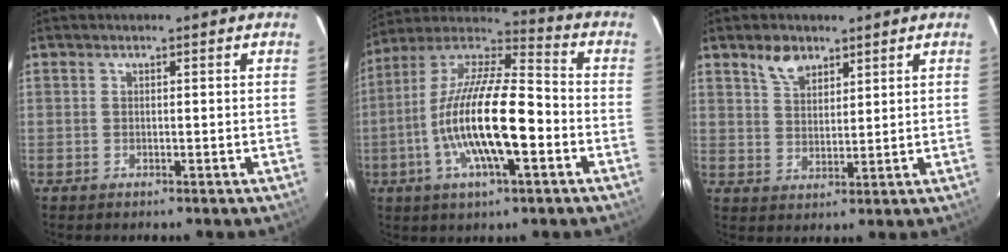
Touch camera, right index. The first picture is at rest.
{"total": 18.6, "force": [-4.8, 5.0, 17.3], "torque": [-0.327, -0.006, -0.096]}
{"total": 5.2, "force": [3.6, 2.9, 2.4], "torque": [-0.038, 0.007, 0.069]}